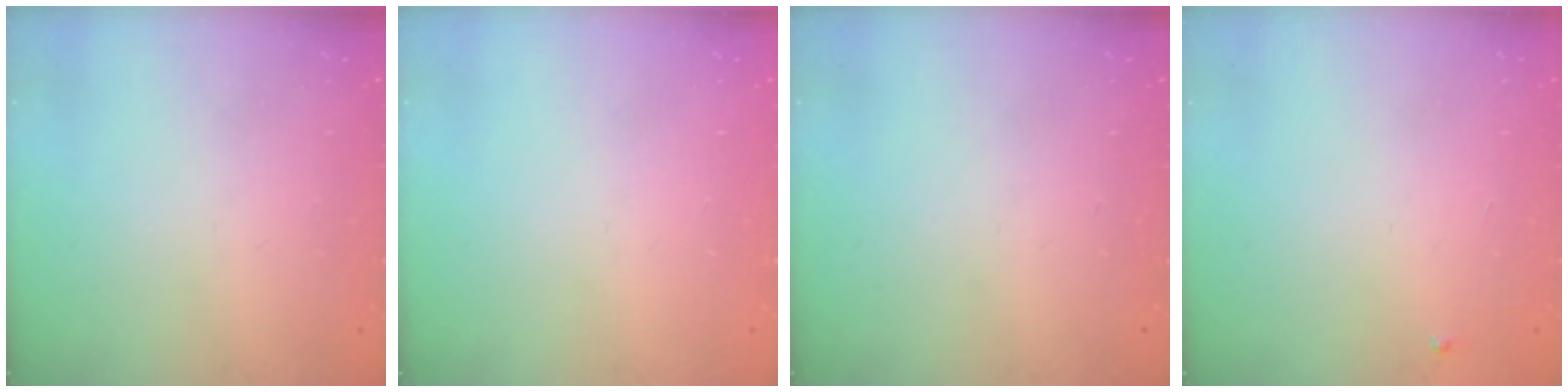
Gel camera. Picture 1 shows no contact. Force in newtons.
{"total": 0.0}
{"total": 0.0}
{"total": 2.6, "press": 2.6, "slide": 0.4}